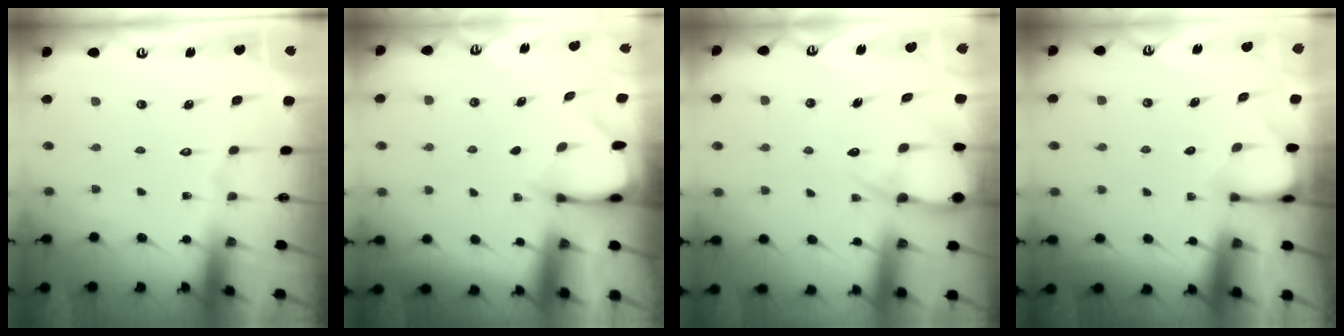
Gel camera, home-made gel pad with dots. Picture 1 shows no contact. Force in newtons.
{"total": 2.5, "press": 2.5, "slide": 0.3}
{"total": 8.4, "press": 8.4, "slide": 0.9}
{"total": 3.2, "press": 3.2, "slide": 0.2}